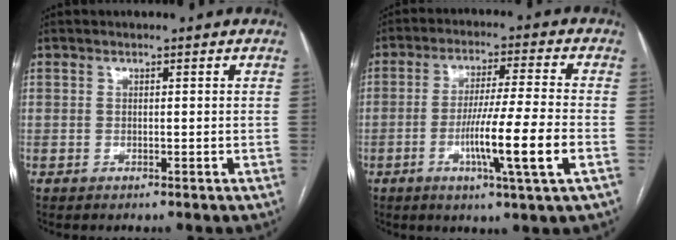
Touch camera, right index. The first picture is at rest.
{"total": 11.3, "force": [-3.4, -1.1, 10.8], "torque": [-0.195, -0.012, -0.061]}